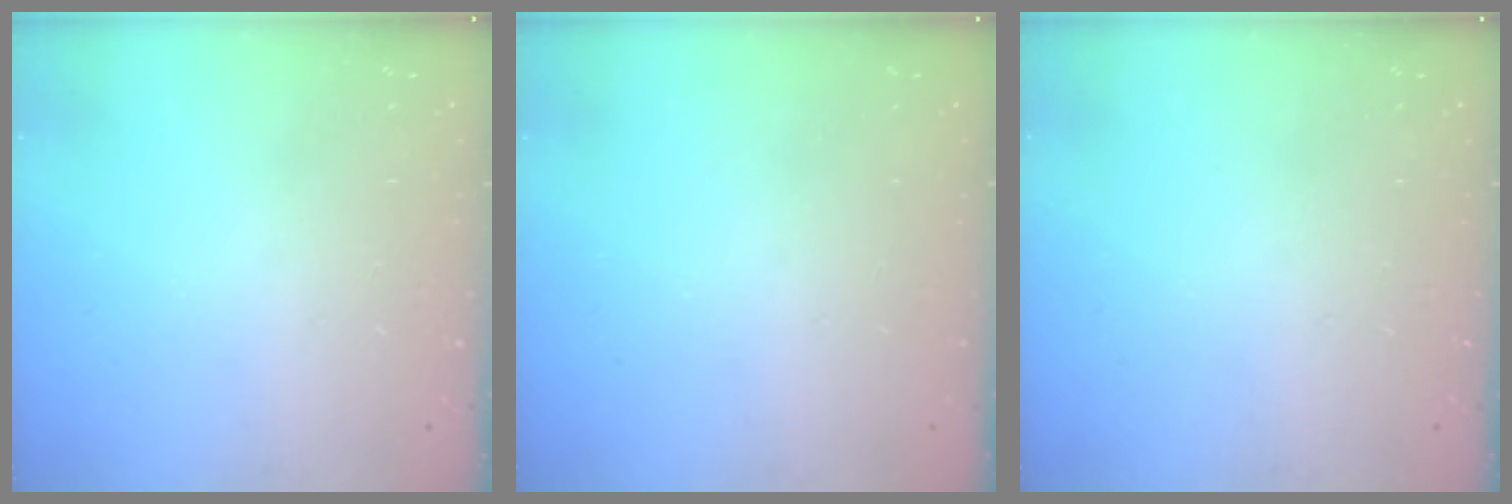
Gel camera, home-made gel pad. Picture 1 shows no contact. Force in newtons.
{"total": 0.0}
{"total": 0.0}